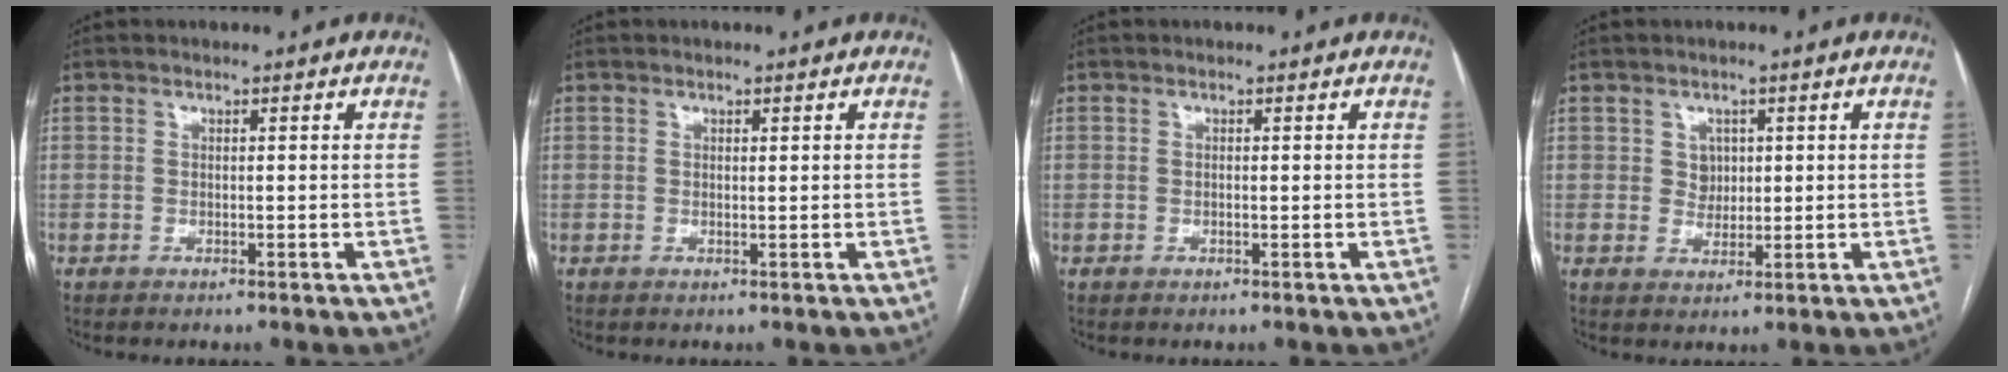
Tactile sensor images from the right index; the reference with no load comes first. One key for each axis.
{"total": 0.0}
{"total": 0.0}
{"total": 2.6, "fx": 0.8, "fy": 2.3, "fz": 1.0, "tx": -0.009, "ty": 0.003, "tz": 0.017}